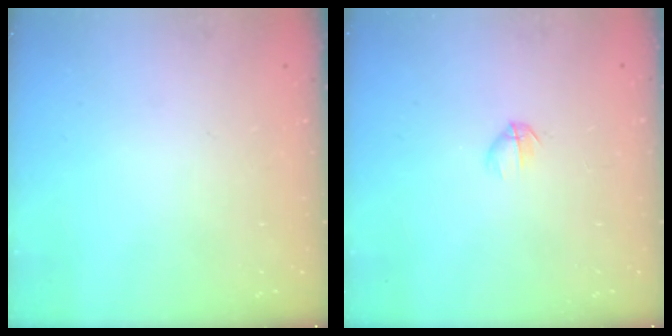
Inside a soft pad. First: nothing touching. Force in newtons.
{"total": 3.0, "press": 2.9, "slide": 0.9}